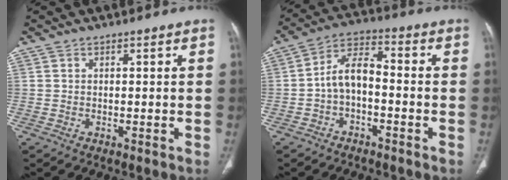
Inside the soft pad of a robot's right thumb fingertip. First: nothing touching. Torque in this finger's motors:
{"motor_torque": [0.17, 0.15, -0.05, -0.11, 0.19]}